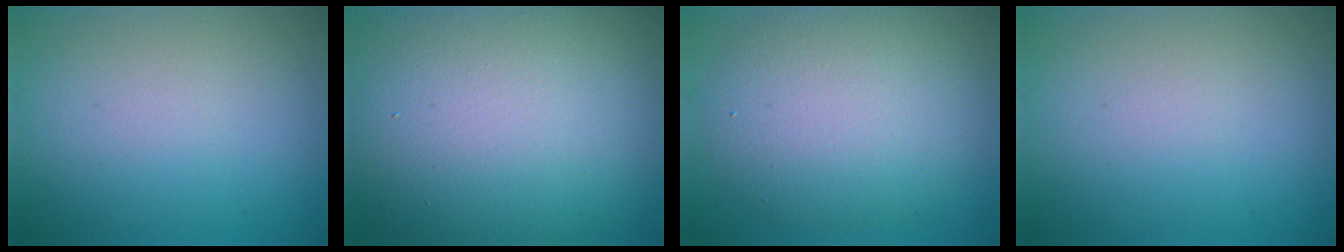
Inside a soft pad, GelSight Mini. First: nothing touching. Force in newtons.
{"total": 16.3, "press": 16.2, "slide": 1.4}
{"total": 7.5, "press": 7.5, "slide": 0.7}
{"total": 0.0}